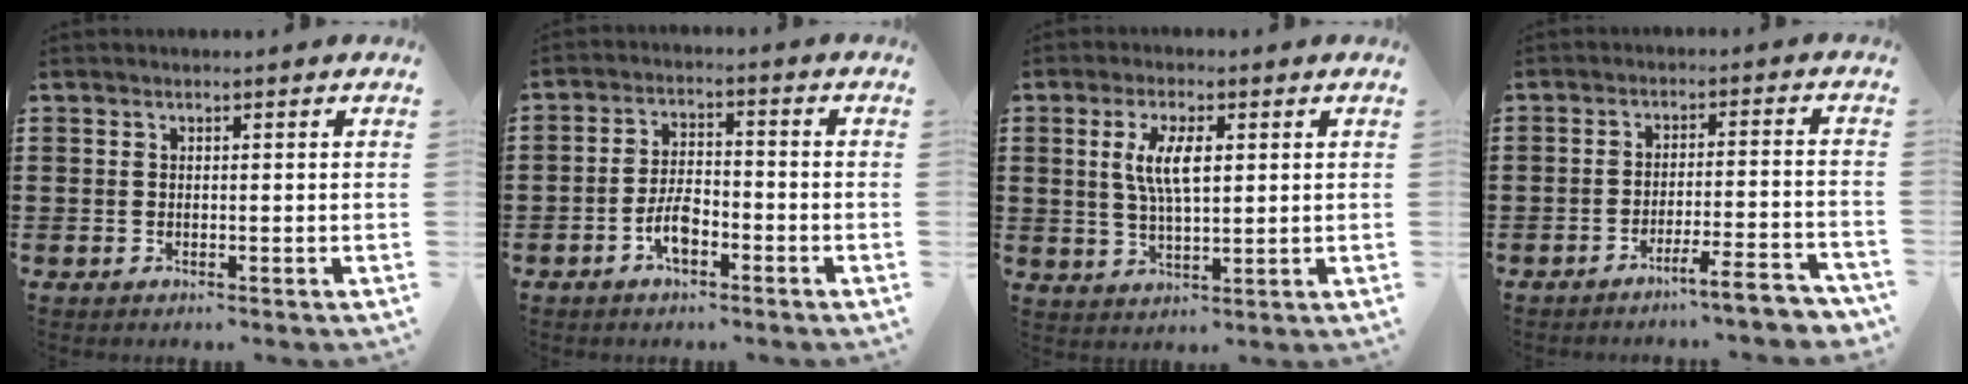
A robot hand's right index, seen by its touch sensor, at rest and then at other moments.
{"total": 5.0, "force": [-2.5, 2.3, 3.8], "torque": [-0.083, 0.002, -0.050]}
{"total": 6.2, "force": [1.4, 2.2, 5.6], "torque": [-0.115, 0.007, 0.023]}
{"total": 5.7, "force": [-4.8, -0.1, 3.1], "torque": [-0.048, -0.012, -0.088]}